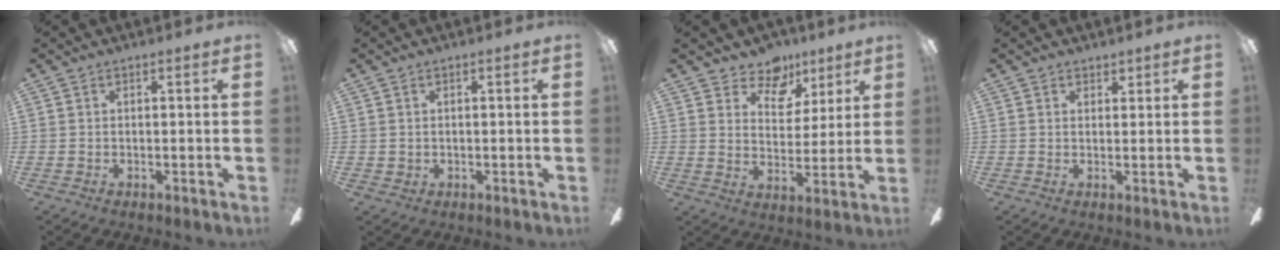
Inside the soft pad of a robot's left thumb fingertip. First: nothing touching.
{"total": 1.1, "force": [0.7, 0.9, -0.2], "torque": [0.003, 0.004, 0.012]}
{"total": 9.6, "force": [7.2, 5.8, 2.5], "torque": [-0.043, -0.047, 0.134]}
{"total": 2.0, "force": [1.6, 1.2, 0.0], "torque": [0.007, -0.001, 0.029]}